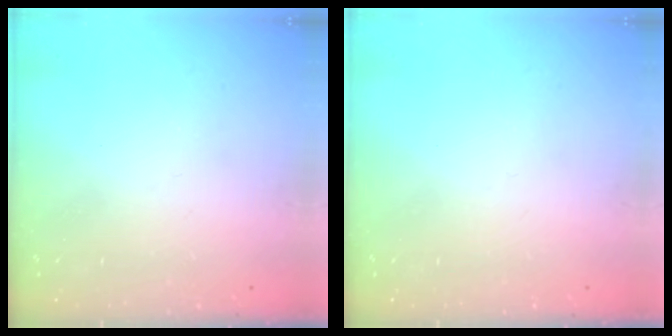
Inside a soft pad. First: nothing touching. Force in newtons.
{"total": 0.0}